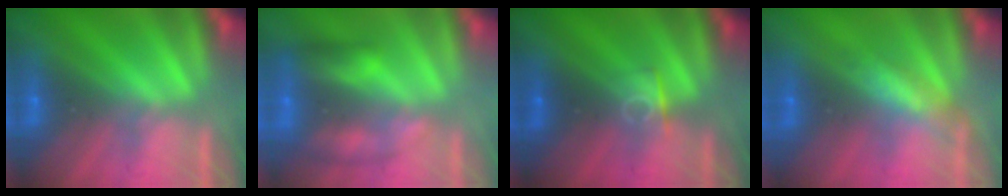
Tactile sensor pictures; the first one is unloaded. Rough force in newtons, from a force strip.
{"total": 2.4}
{"total": 2.7}
{"total": 2.7}